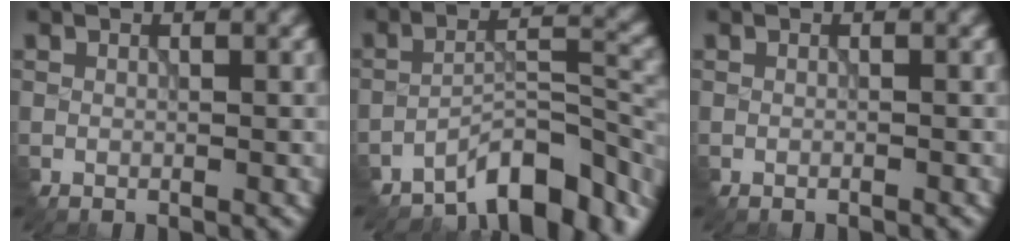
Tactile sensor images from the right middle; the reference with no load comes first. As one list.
[{"total": 8.0, "force": [-6.6, 2.3, 3.9], "torque": [-0.046, 0.004, -0.112]}, {"total": 0.0}]